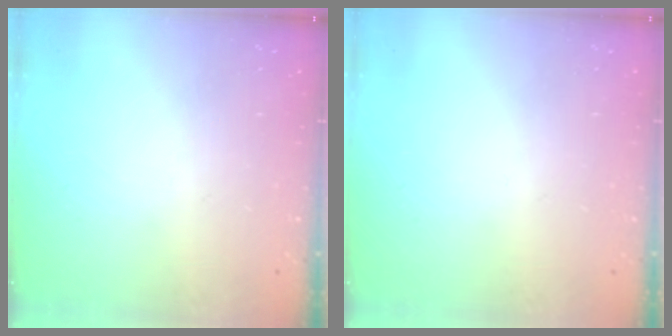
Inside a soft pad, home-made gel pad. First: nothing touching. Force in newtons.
{"total": 0.0}